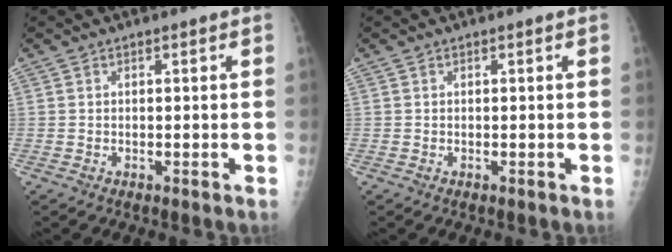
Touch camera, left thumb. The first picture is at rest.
{"total": 0.0}